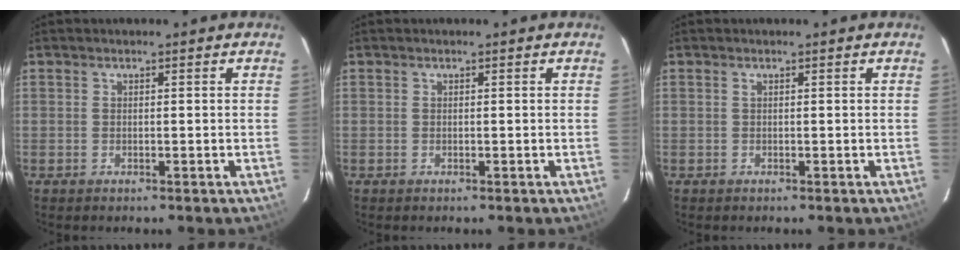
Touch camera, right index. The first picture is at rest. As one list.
[{"total": 0.0}, {"total": 0.0}]